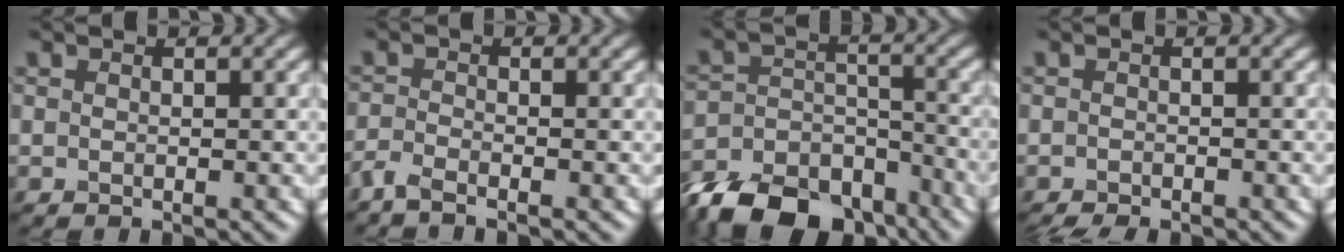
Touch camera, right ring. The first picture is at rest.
{"total": 1.9, "force": [-1.7, 0.4, 0.9], "torque": [-0.025, -0.011, -0.043]}
{"total": 14.7, "force": [-11.5, 7.6, 5.2], "torque": [-0.099, -0.023, -0.167]}
{"total": 1.7, "force": [-1.5, 0.3, 0.6], "torque": [-0.010, -0.004, -0.027]}